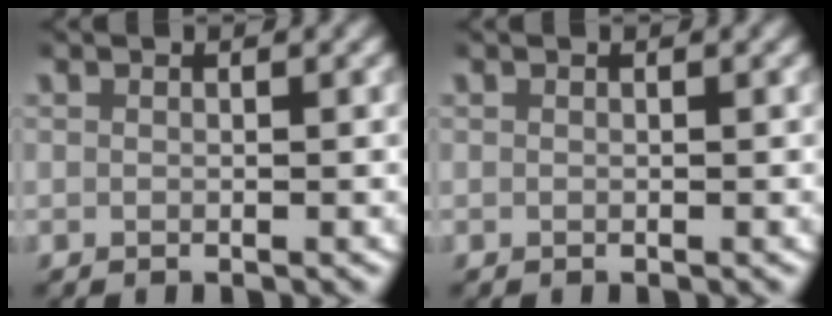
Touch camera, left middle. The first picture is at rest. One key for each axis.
{"total": 0.0}